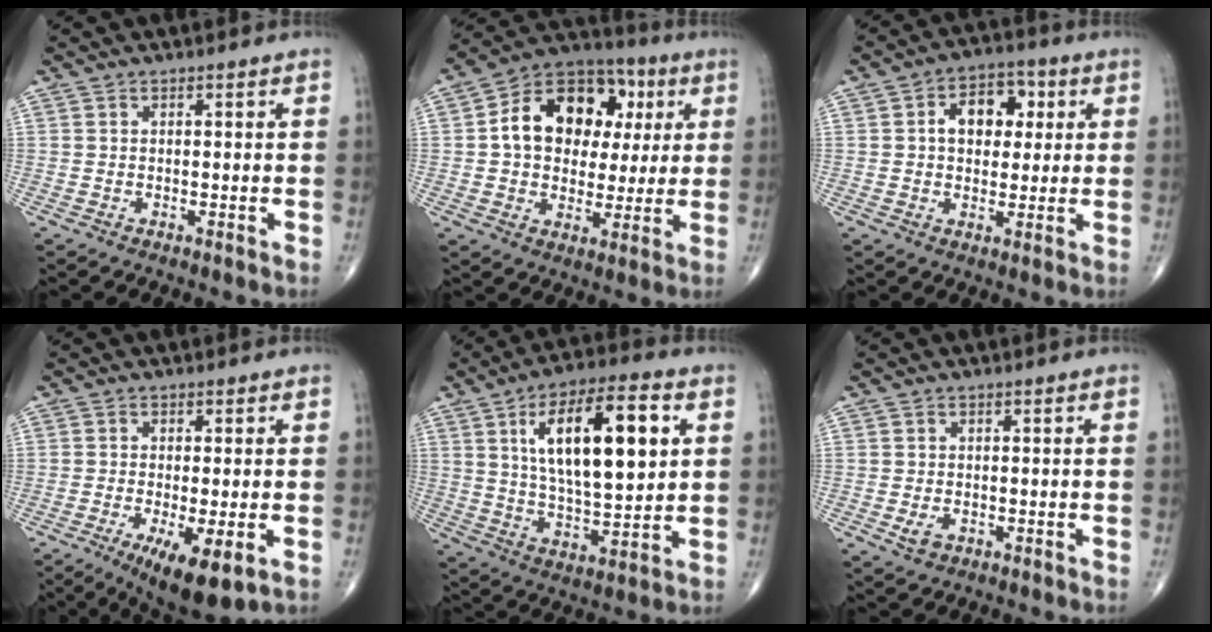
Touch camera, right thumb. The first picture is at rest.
{"total": 18.2, "force": [3.6, 13.0, 12.2], "torque": [-0.152, 0.019, 0.053]}
{"total": 9.3, "force": [2.0, 6.5, 6.4], "torque": [-0.061, 0.012, 0.026]}
{"total": 9.9, "force": [-3.8, 2.9, 8.6], "torque": [-0.140, -0.018, -0.056]}
{"total": 19.4, "force": [5.6, 7.3, 17.1], "torque": [-0.265, -0.012, 0.092]}
{"total": 2.3, "force": [-0.8, 1.6, 1.5], "torque": [-0.025, -0.001, -0.009]}